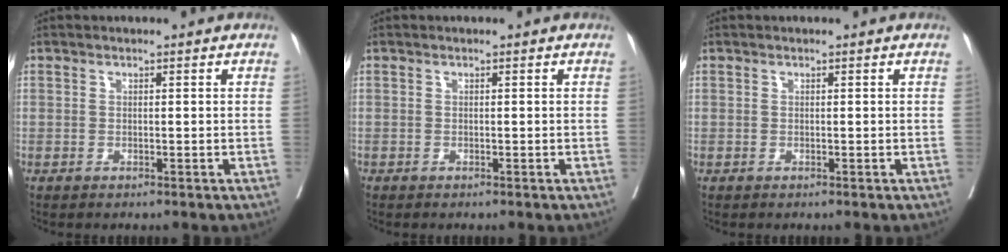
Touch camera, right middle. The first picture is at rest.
{"total": 0.0}
{"total": 0.0}